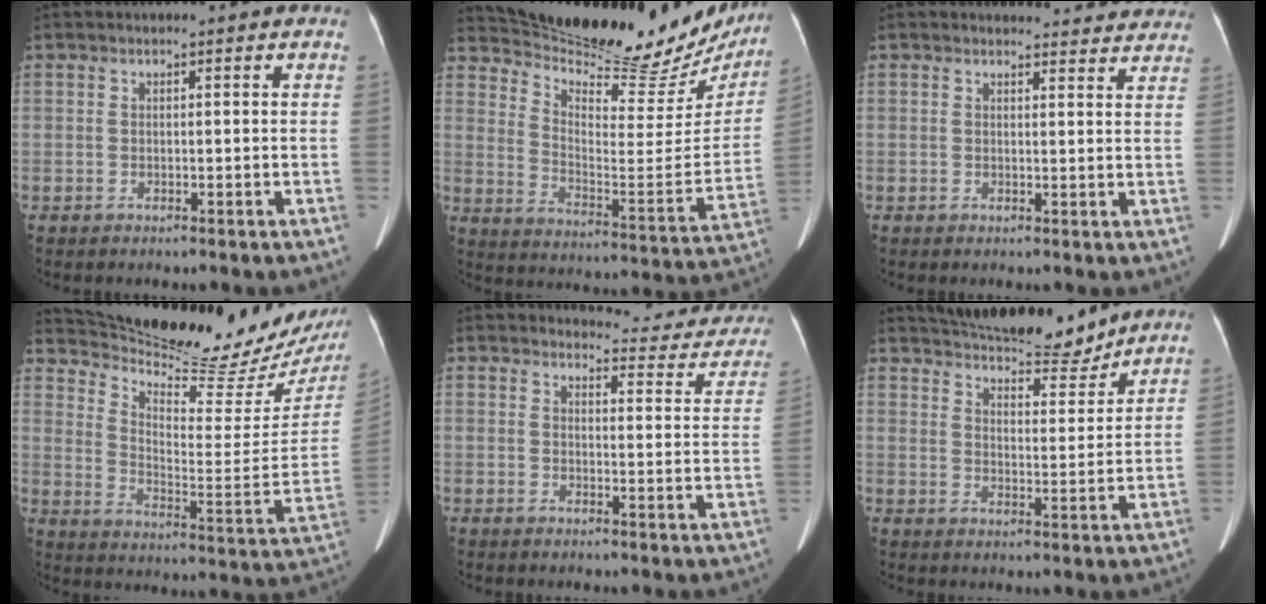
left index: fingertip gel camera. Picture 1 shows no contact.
{"total": 27.0, "force": [24.8, 6.1, 8.9], "torque": [-0.140, -0.066, 0.327]}
{"total": 7.9, "force": [7.5, 2.3, 0.3], "torque": [0.028, -0.003, 0.059]}
{"total": 25.7, "force": [23.5, 3.0, 10.0], "torque": [-0.164, -0.092, 0.318]}
{"total": 11.2, "force": [10.9, 2.5, 0.5], "torque": [0.020, -0.039, 0.102]}
{"total": 13.3, "force": [12.3, 2.5, 4.2], "torque": [-0.058, -0.007, 0.178]}